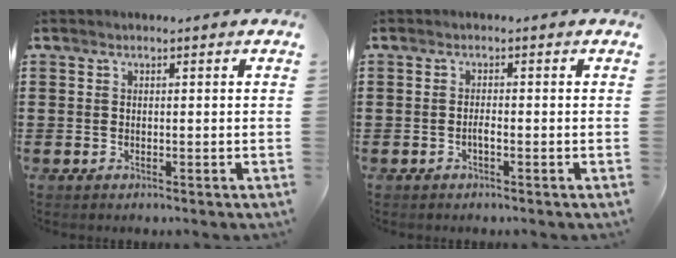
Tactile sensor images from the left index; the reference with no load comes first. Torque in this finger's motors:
{"motor_torque": [0.01, 0.01, 0.02, 0.03]}